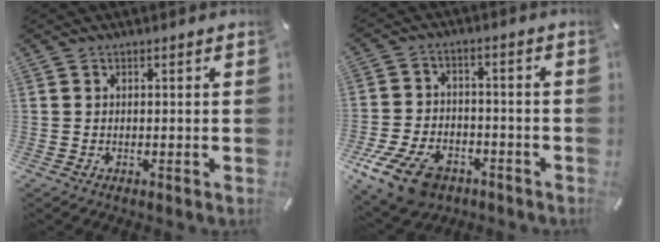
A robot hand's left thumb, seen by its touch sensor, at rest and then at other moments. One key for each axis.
{"total": 12.5, "fx": -7.2, "fy": 7.6, "fz": 6.9, "tx": -0.138, "ty": 0.045, "tz": -0.126}